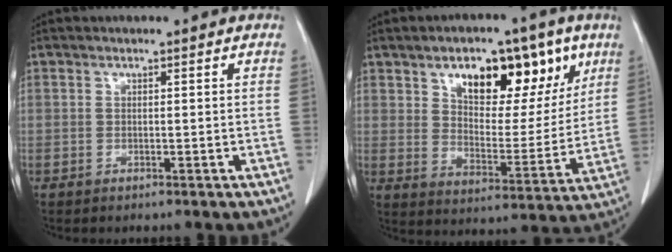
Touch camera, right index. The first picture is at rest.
{"total": 15.8, "force": [8.2, 7.1, 11.5], "torque": [-0.150, 0.008, 0.130]}